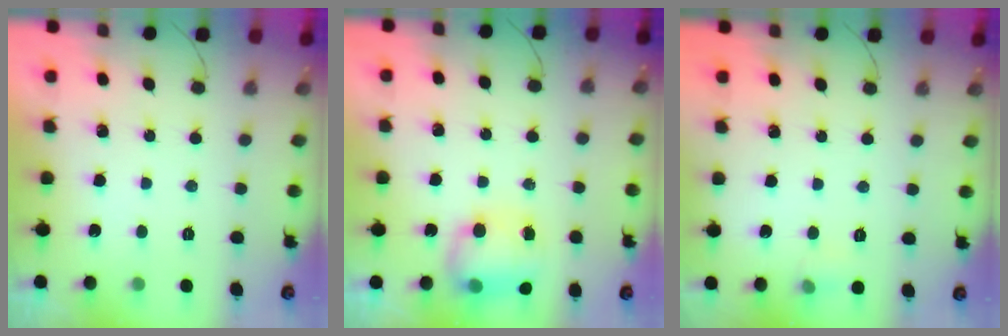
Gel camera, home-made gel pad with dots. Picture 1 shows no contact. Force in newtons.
{"total": 8.0, "press": 8.0, "slide": 0.5}
{"total": 4.2, "press": 3.8, "slide": 1.7}